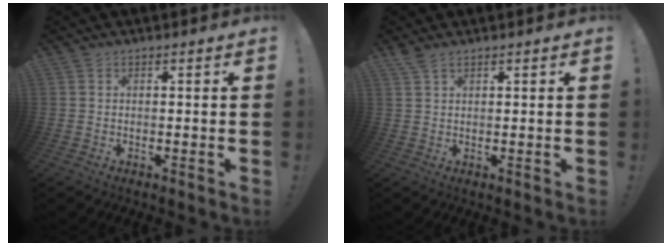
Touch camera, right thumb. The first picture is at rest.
{"total": 2.6, "force": [2.2, 0.5, 1.3], "torque": [-0.022, -0.011, 0.039]}